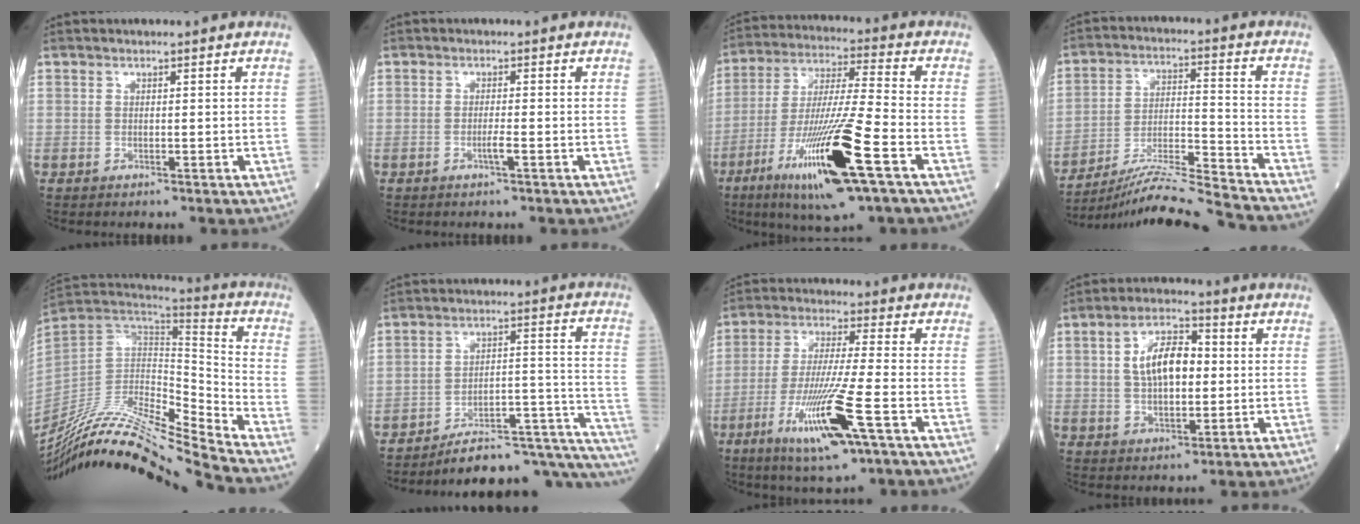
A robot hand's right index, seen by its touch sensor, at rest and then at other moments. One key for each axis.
{"total": 1.3, "fx": -0.6, "fy": -0.2, "fz": 1.2, "tx": -0.023, "ty": -0.001, "tz": -0.011}
{"total": 18.1, "fx": -8.0, "fy": 0.5, "fz": 16.2, "tx": -0.328, "ty": -0.033, "tz": -0.144}
{"total": 16.3, "fx": -15.4, "fy": -2.3, "fz": 4.6, "tx": -0.075, "ty": 0.000, "tz": -0.255}
{"total": 23.7, "fx": -21.7, "fy": -0.4, "fz": 9.4, "tx": -0.195, "ty": -0.009, "tz": -0.373}
{"total": 19.2, "fx": -17.8, "fy": 2.9, "fz": 6.7, "tx": -0.017, "ty": 0.063, "tz": -0.243}
{"total": 13.4, "fx": -5.7, "fy": 0.2, "fz": 12.1, "tx": -0.242, "ty": -0.028, "tz": -0.100}
{"total": 8.9, "fx": 1.2, "fy": 4.2, "fz": 7.8, "tx": -0.147, "ty": 0.018, "tz": 0.022}